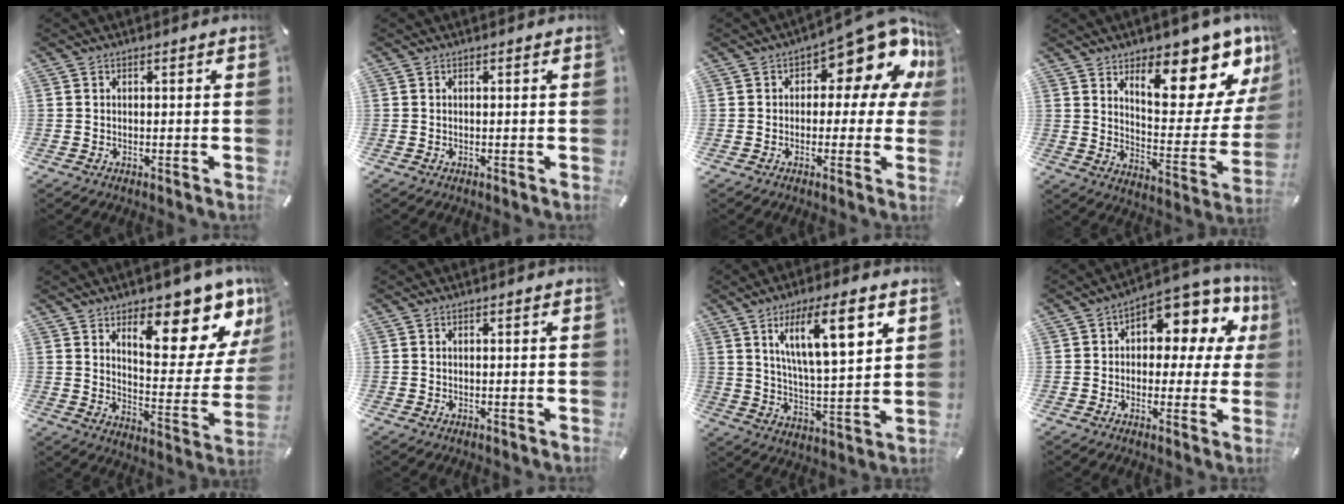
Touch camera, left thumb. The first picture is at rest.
{"total": 0.0}
{"total": 14.6, "force": [8.0, 6.2, 10.6], "torque": [-0.136, -0.067, 0.131]}
{"total": 16.8, "force": [11.6, 6.9, 10.1], "torque": [-0.110, -0.106, 0.185]}
{"total": 16.6, "force": [11.2, 6.8, 10.2], "torque": [-0.121, -0.098, 0.177]}
{"total": 0.0}
{"total": 15.9, "force": [7.9, 5.2, 12.8], "torque": [-0.214, -0.020, 0.126]}
{"total": 10.2, "force": [4.1, 6.4, 6.8], "torque": [-0.086, -0.038, 0.073]}